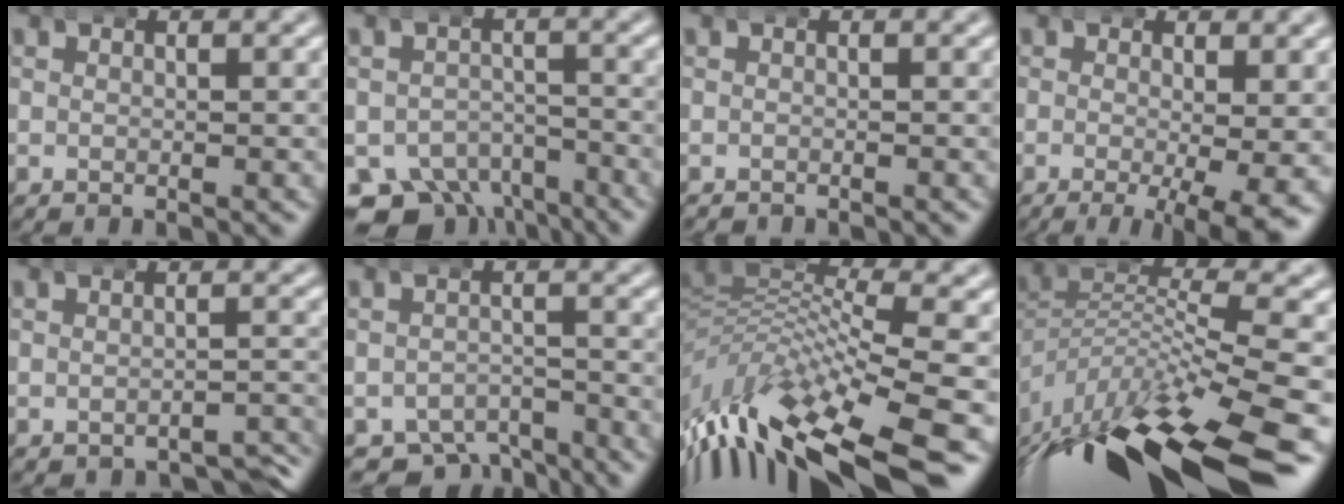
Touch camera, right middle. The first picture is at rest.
{"total": 9.1, "force": [-5.8, 6.2, 3.3], "torque": [-0.062, -0.047, -0.088]}
{"total": 0.6, "force": [-0.6, 0.0, -0.2], "torque": [-0.003, -0.007, -0.006]}
{"total": 7.6, "force": [-4.4, 2.0, 5.8], "torque": [-0.077, -0.026, -0.058]}
{"total": 3.1, "force": [-2.9, 1.0, 0.6], "torque": [-0.008, -0.006, -0.044]}
{"total": 6.3, "force": [-4.9, 3.4, 2.0], "torque": [-0.021, -0.023, -0.077]}
{"total": 11.9, "force": [-4.7, 6.5, 8.8], "torque": [-0.204, -0.048, -0.051]}
{"total": 14.5, "force": [-7.5, 6.4, 10.7], "torque": [-0.210, -0.056, -0.085]}